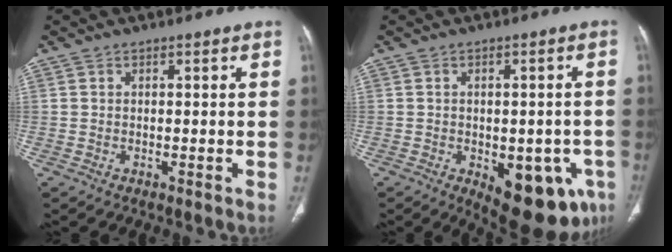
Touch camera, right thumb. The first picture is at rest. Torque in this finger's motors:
{"motor_torque": [1.85, 1.27, 1.01, -1.09, 0.35]}